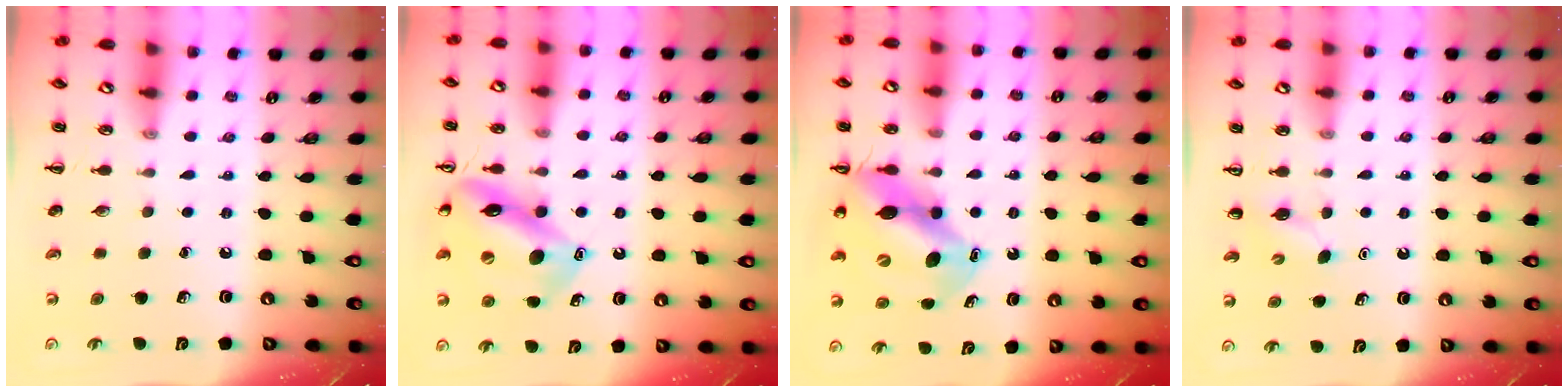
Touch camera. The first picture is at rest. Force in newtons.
{"total": 15.2, "press": 15.1, "slide": 2.2}
{"total": 12.9, "press": 12.4, "slide": 3.6}
{"total": 2.3, "press": 2.2, "slide": 0.7}